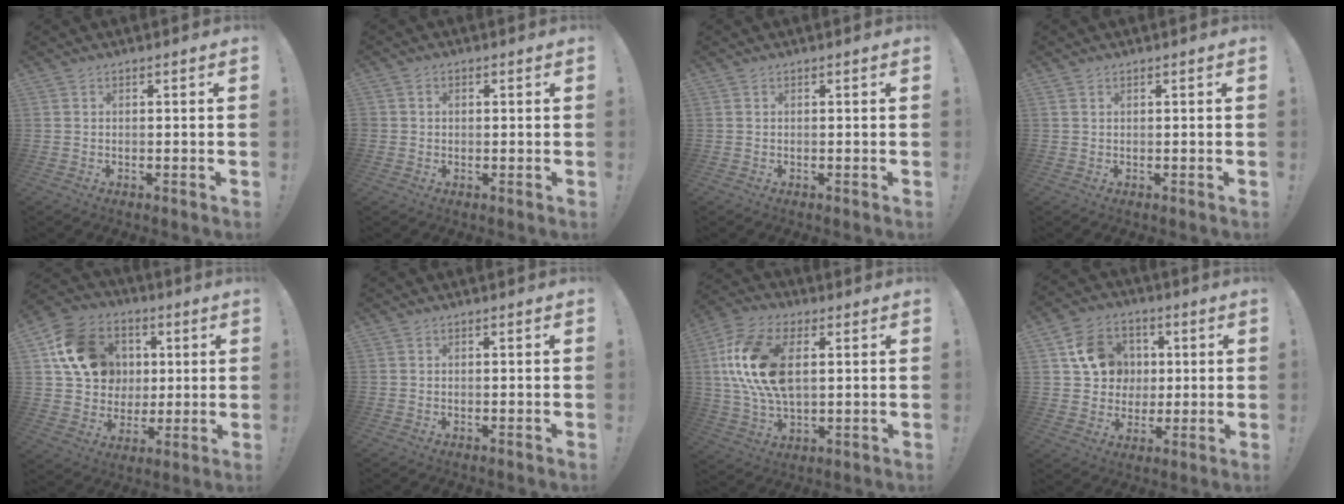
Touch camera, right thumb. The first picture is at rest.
{"total": 1.3, "force": [0.0, 1.2, 0.4], "torque": [-0.010, 0.005, 0.001]}
{"total": 0.0}
{"total": 0.7, "force": [0.5, 0.4, 0.2], "torque": [-0.004, -0.001, 0.011]}
{"total": 16.7, "force": [4.6, 14.1, 7.9], "torque": [-0.107, -0.003, 0.105]}
{"total": 0.0}
{"total": 17.8, "force": [3.7, 10.2, 14.1], "torque": [-0.271, -0.002, 0.067]}
{"total": 13.0, "force": [3.0, 11.7, 4.8], "torque": [-0.059, 0.001, 0.068]}